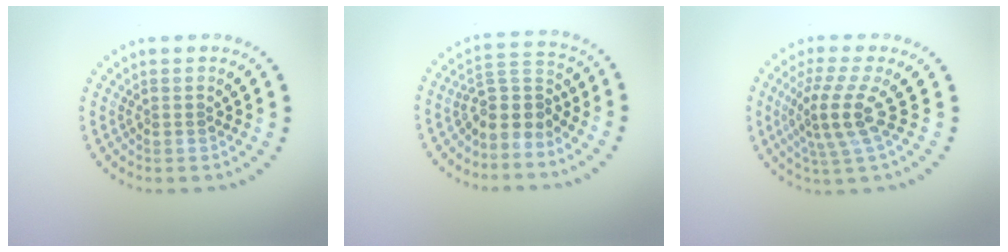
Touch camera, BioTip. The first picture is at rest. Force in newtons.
{"total": 3.3, "press": 2.5, "slide": 2.1}
{"total": 3.9, "press": 3.0, "slide": 2.5}